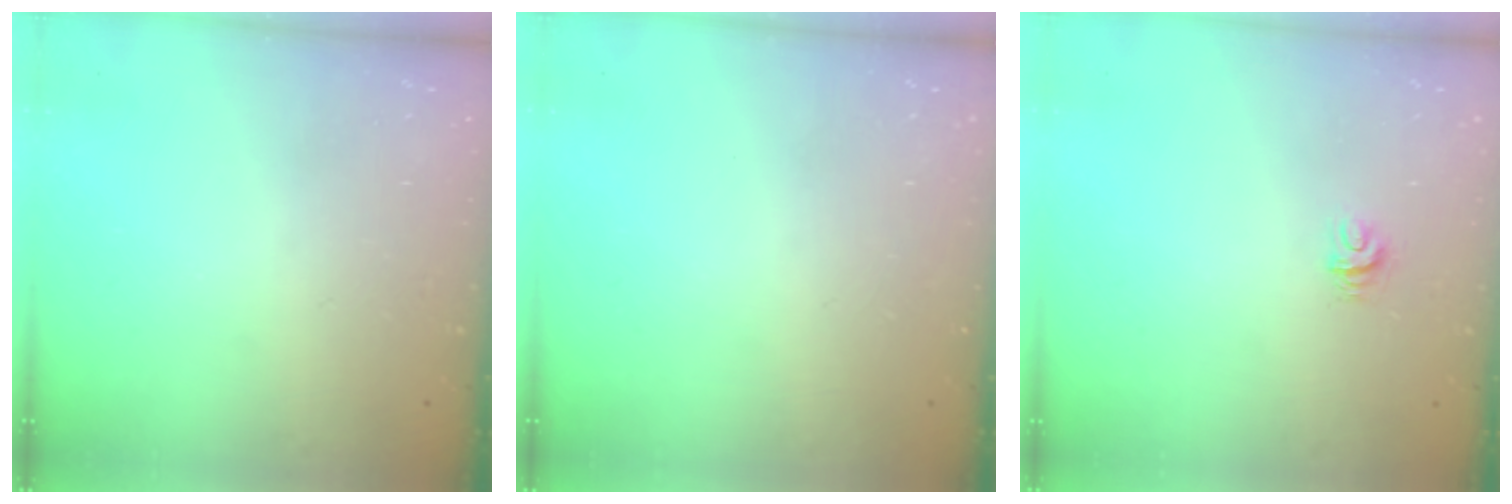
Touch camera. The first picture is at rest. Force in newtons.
{"total": 0.0}
{"total": 3.7, "press": 3.7, "slide": 0.4}